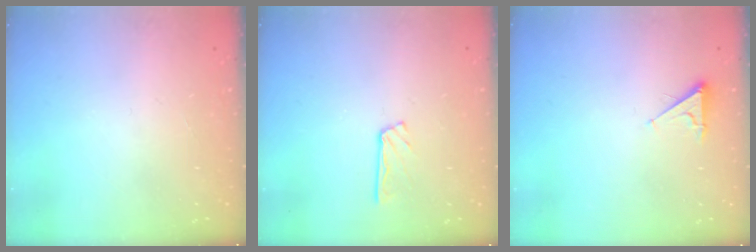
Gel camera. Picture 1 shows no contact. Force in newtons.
{"total": 5.3, "press": 5.3, "slide": 0.3}
{"total": 3.0, "press": 3.0, "slide": 0.5}